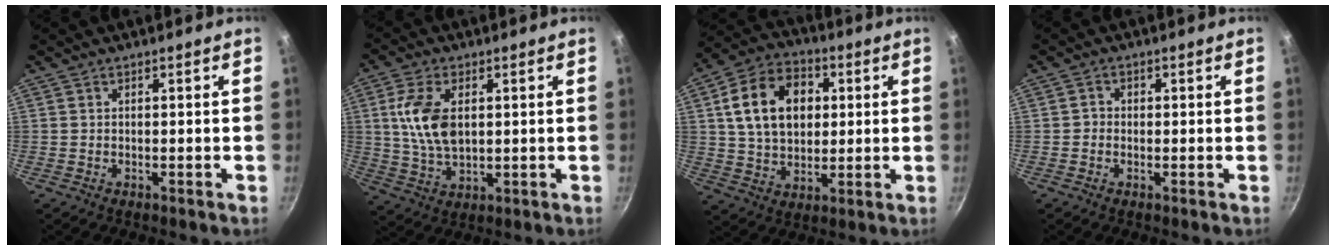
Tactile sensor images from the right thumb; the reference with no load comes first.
{"total": 10.3, "force": [1.9, 5.8, 8.4], "torque": [-0.158, -0.008, 0.036]}
{"total": 15.9, "force": [3.3, 11.4, 10.6], "torque": [-0.158, 0.010, 0.049]}
{"total": 1.5, "force": [-0.3, 1.4, 0.5], "torque": [-0.001, 0.005, -0.009]}